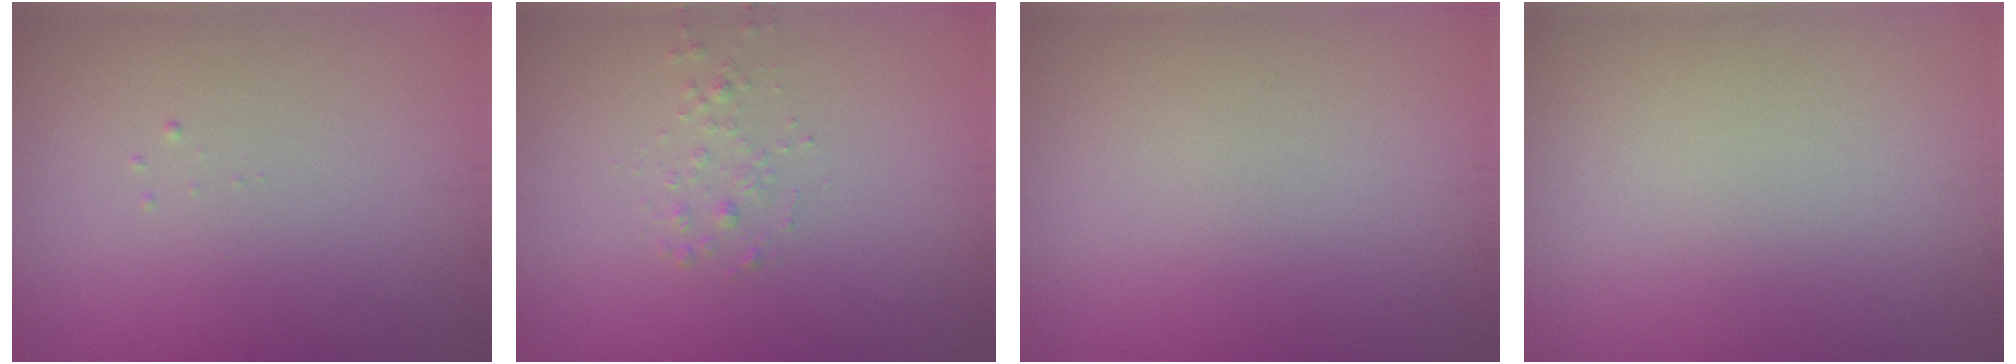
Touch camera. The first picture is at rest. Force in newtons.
{"total": 0.8, "press": 0.7, "slide": 0.1}
{"total": 0.0}
{"total": 0.0}